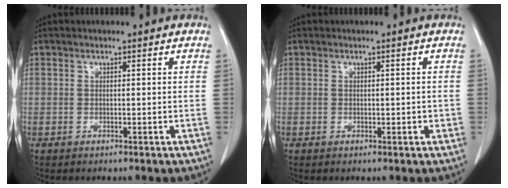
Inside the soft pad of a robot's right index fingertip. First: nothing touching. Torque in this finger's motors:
{"motor_torque": [-0.09, 0.19, 0.00, 0.02]}